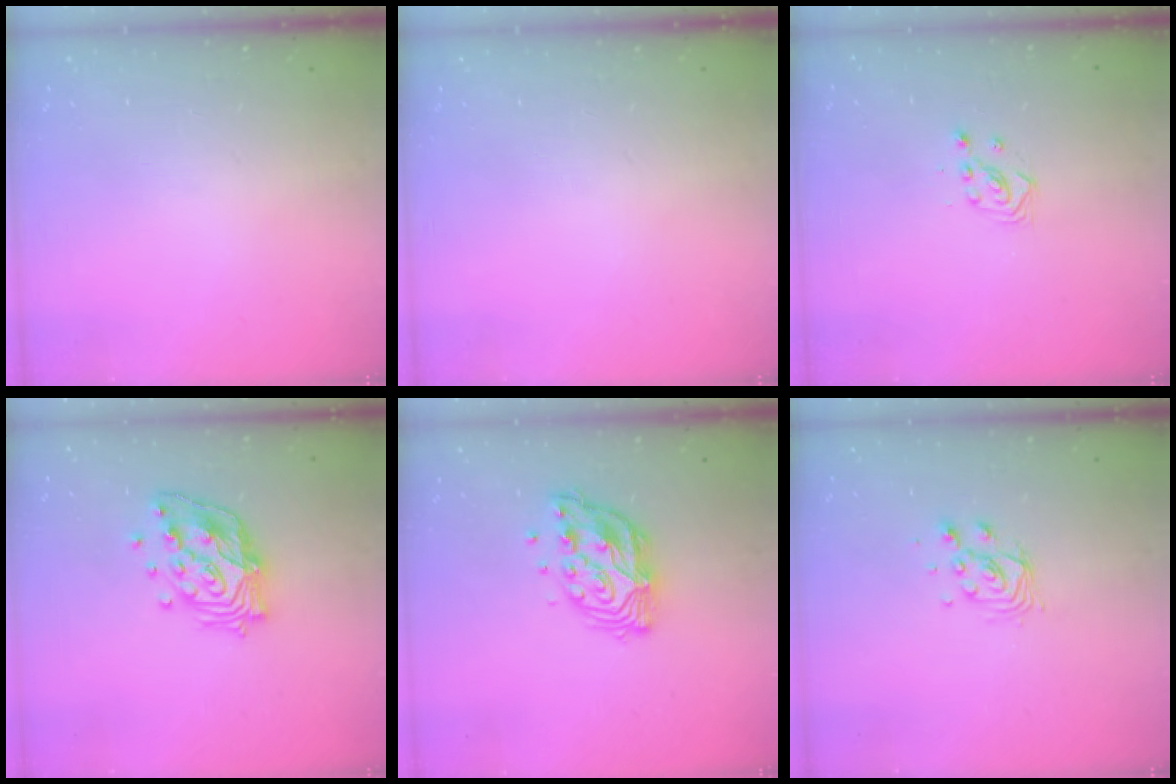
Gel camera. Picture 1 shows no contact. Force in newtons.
{"total": 0.0}
{"total": 3.4, "press": 3.3, "slide": 0.3}
{"total": 17.5, "press": 17.2, "slide": 2.8}
{"total": 12.7, "press": 12.6, "slide": 1.0}
{"total": 7.6, "press": 7.6, "slide": 0.5}